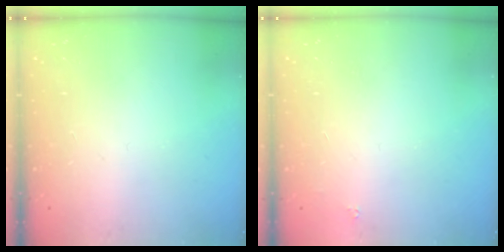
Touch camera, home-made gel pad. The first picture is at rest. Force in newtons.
{"total": 1.6, "press": 1.5, "slide": 0.2}